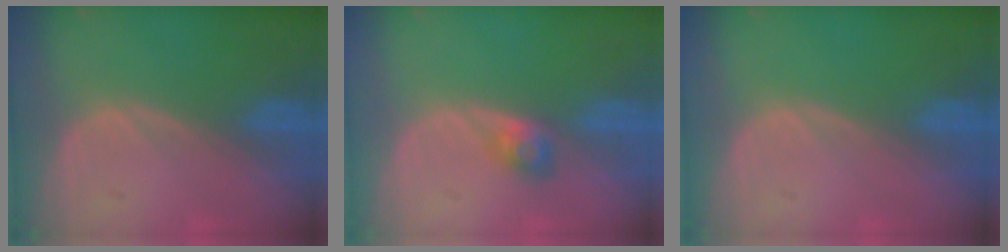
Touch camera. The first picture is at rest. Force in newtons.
{"total": 2.5, "press": 2.4, "slide": 0.7}
{"total": 0.0}